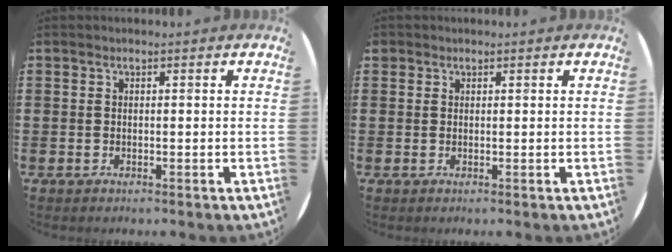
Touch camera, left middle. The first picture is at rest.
{"total": 0.6, "force": [0.5, 0.4, -0.1], "torque": [0.002, 0.003, 0.009]}